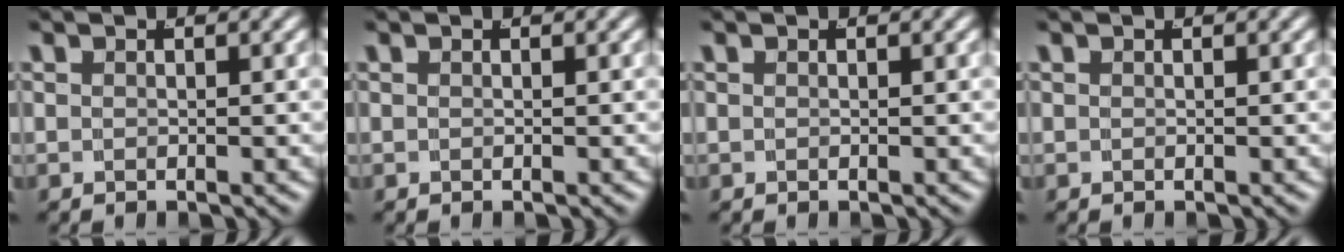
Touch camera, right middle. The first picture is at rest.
{"total": 0.0}
{"total": 0.0}
{"total": 0.0}